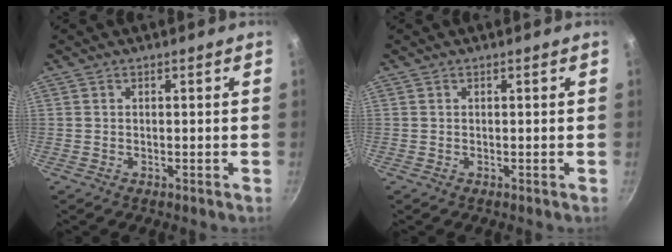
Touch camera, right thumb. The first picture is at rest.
{"total": 0.0}